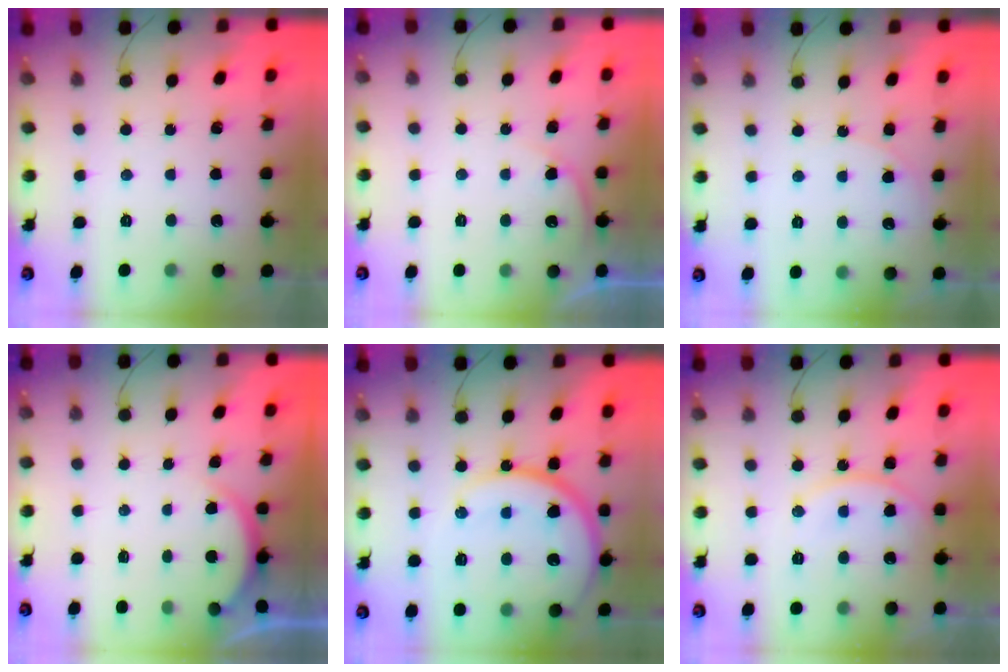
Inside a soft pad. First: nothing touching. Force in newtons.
{"total": 3.6, "press": 3.5, "slide": 0.5}
{"total": 4.4, "press": 4.4, "slide": 0.3}
{"total": 3.0, "press": 2.9, "slide": 0.5}
{"total": 17.7, "press": 17.6, "slide": 1.7}
{"total": 13.9, "press": 13.5, "slide": 3.3}